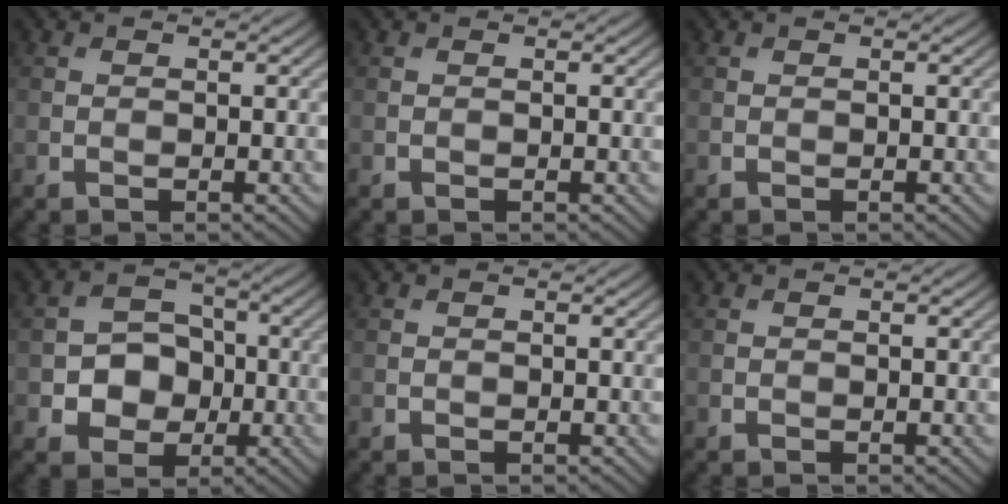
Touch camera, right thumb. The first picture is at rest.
{"total": 0.0}
{"total": 0.0}
{"total": 5.4, "force": [-1.2, 4.5, 2.8], "torque": [-0.046, 0.005, -0.035]}
{"total": 0.0}
{"total": 0.0}